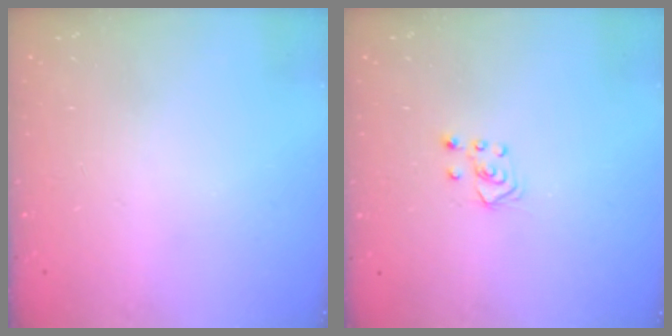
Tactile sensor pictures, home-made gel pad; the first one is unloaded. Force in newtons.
{"total": 3.4, "press": 3.4, "slide": 0.3}